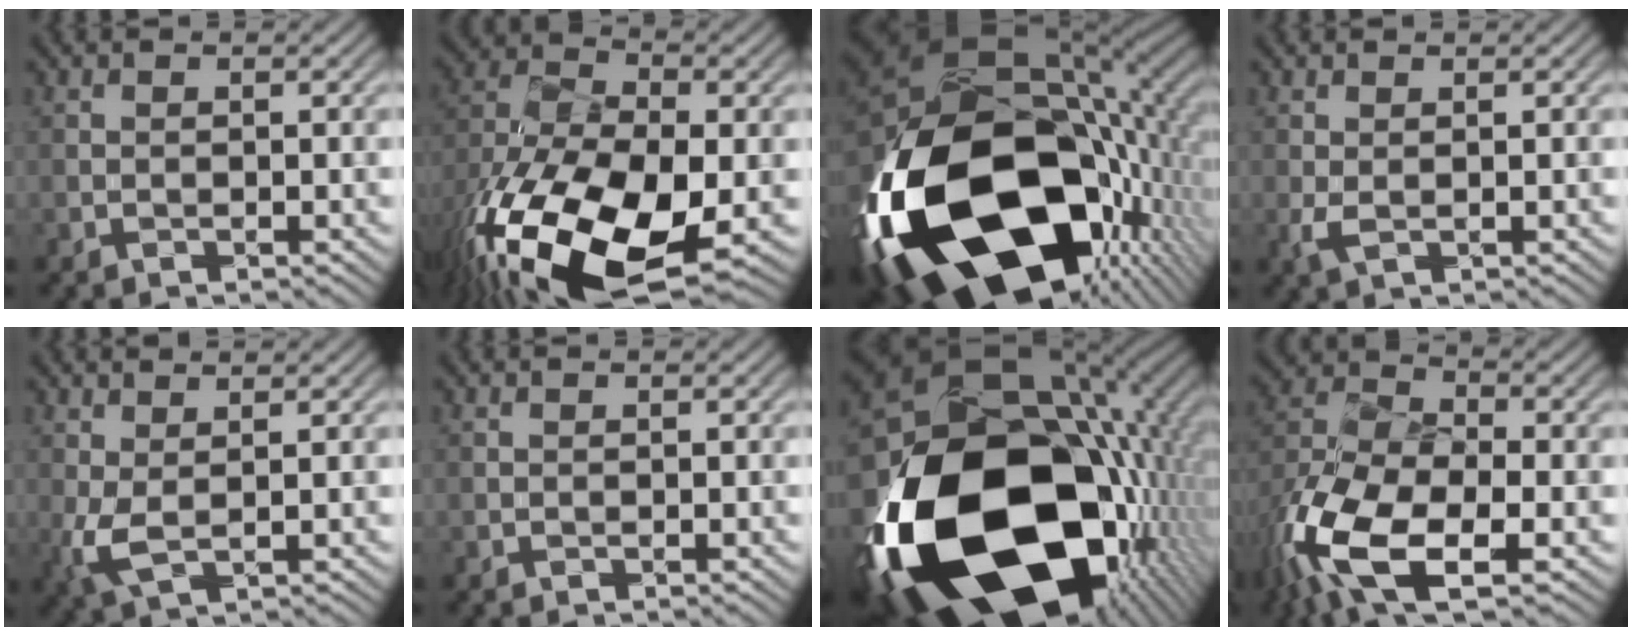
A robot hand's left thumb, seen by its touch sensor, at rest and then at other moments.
{"total": 18.3, "force": [-8.3, 9.5, 13.3], "torque": [-0.308, -0.052, -0.128]}
{"total": 21.7, "force": [-6.0, 13.2, 16.2], "torque": [-0.381, -0.058, -0.082]}
{"total": 1.1, "force": [0.2, 0.4, 1.0], "torque": [-0.035, -0.003, 0.005]}
{"total": 2.3, "force": [1.0, 0.7, 1.9], "torque": [-0.065, -0.003, 0.021]}
{"total": 0.0}
{"total": 22.8, "force": [-5.2, 15.3, 16.1], "torque": [-0.369, -0.075, -0.062]}
{"total": 12.5, "force": [-6.1, 6.2, 9.0], "torque": [-0.217, -0.022, -0.124]}